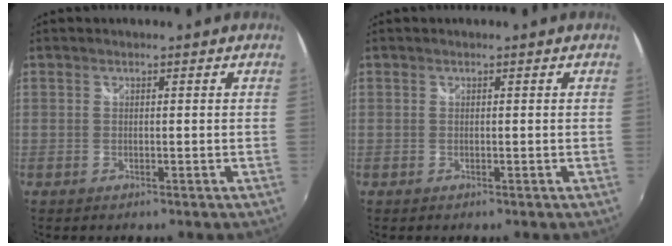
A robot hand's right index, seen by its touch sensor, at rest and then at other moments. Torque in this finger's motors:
{"motor_torque": [-0.08, 0.09, 0.00, 0.01]}